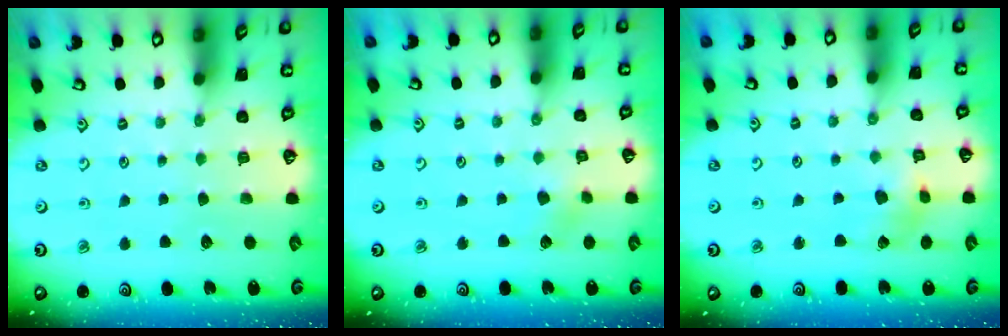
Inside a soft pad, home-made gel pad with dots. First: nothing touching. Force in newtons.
{"total": 2.5, "press": 2.5, "slide": 0.3}
{"total": 4.5, "press": 4.5, "slide": 0.5}